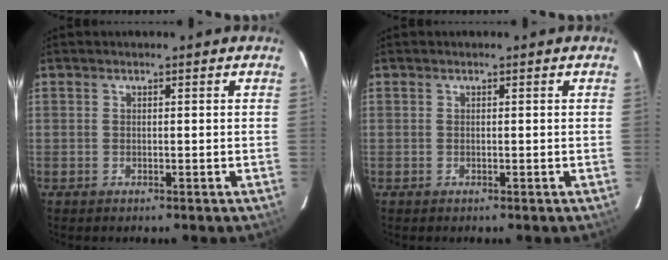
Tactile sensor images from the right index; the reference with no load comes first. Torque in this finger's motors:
{"motor_torque": [0.00, 0.00, 0.01, 0.00]}